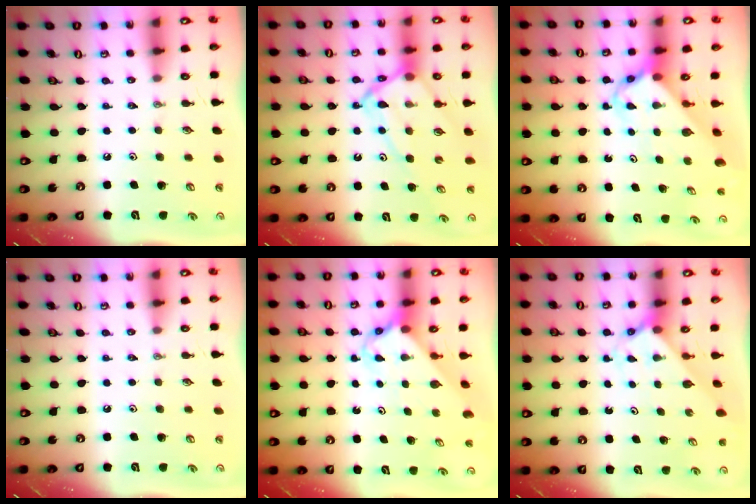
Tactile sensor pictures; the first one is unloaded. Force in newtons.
{"total": 11.4, "press": 11.4, "slide": 1.2}
{"total": 4.4, "press": 4.4, "slide": 0.3}
{"total": 0.0}
{"total": 2.7, "press": 2.7, "slide": 0.3}
{"total": 2.3, "press": 2.3, "slide": 0.2}